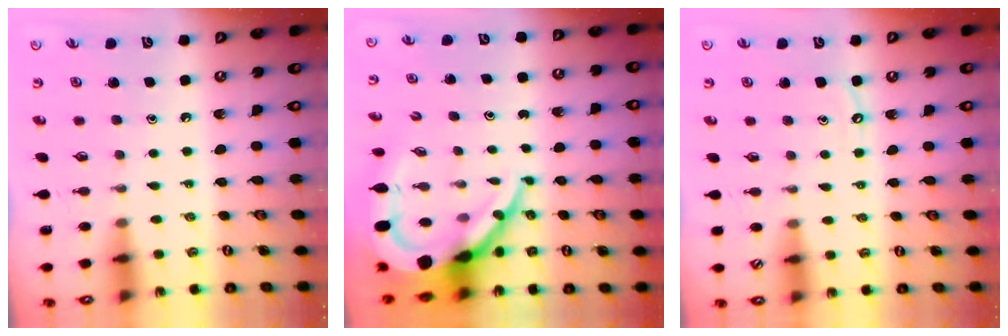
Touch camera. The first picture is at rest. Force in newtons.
{"total": 14.6, "press": 14.5, "slide": 1.6}
{"total": 4.5, "press": 4.4, "slide": 0.6}